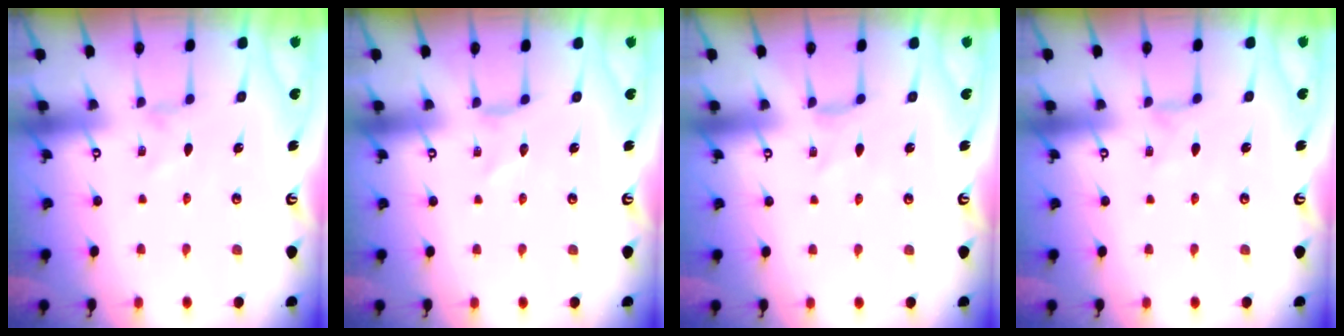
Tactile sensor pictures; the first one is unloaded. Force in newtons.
{"total": 0.0}
{"total": 0.0}
{"total": 0.0}